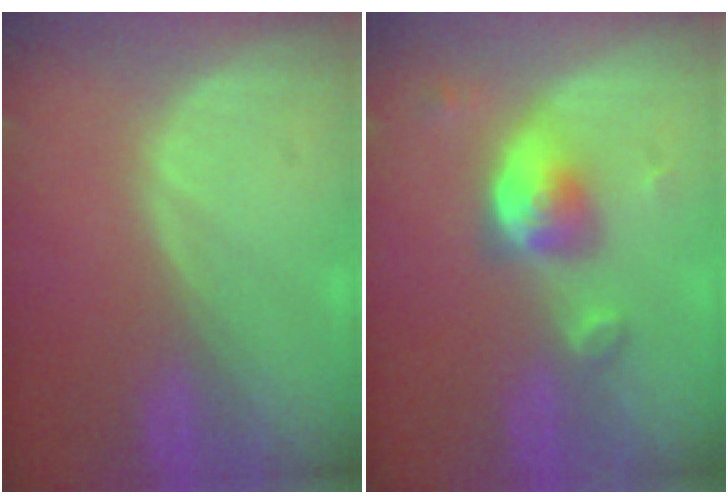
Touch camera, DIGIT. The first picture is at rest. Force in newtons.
{"total": 5.1, "press": 5.1, "slide": 0.2}